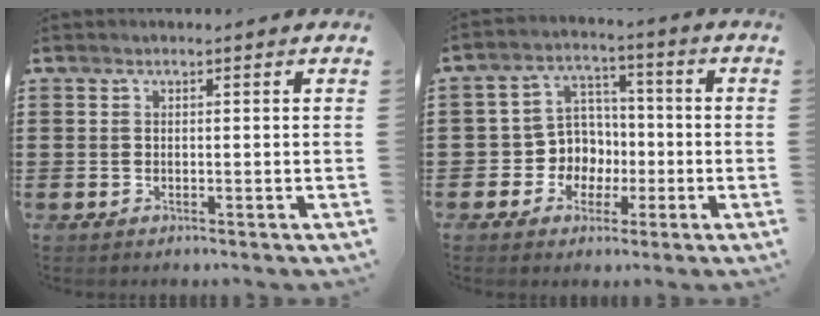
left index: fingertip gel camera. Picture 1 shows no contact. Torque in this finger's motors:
{"motor_torque": [0.54, 0.38, 0.21, 0.02]}